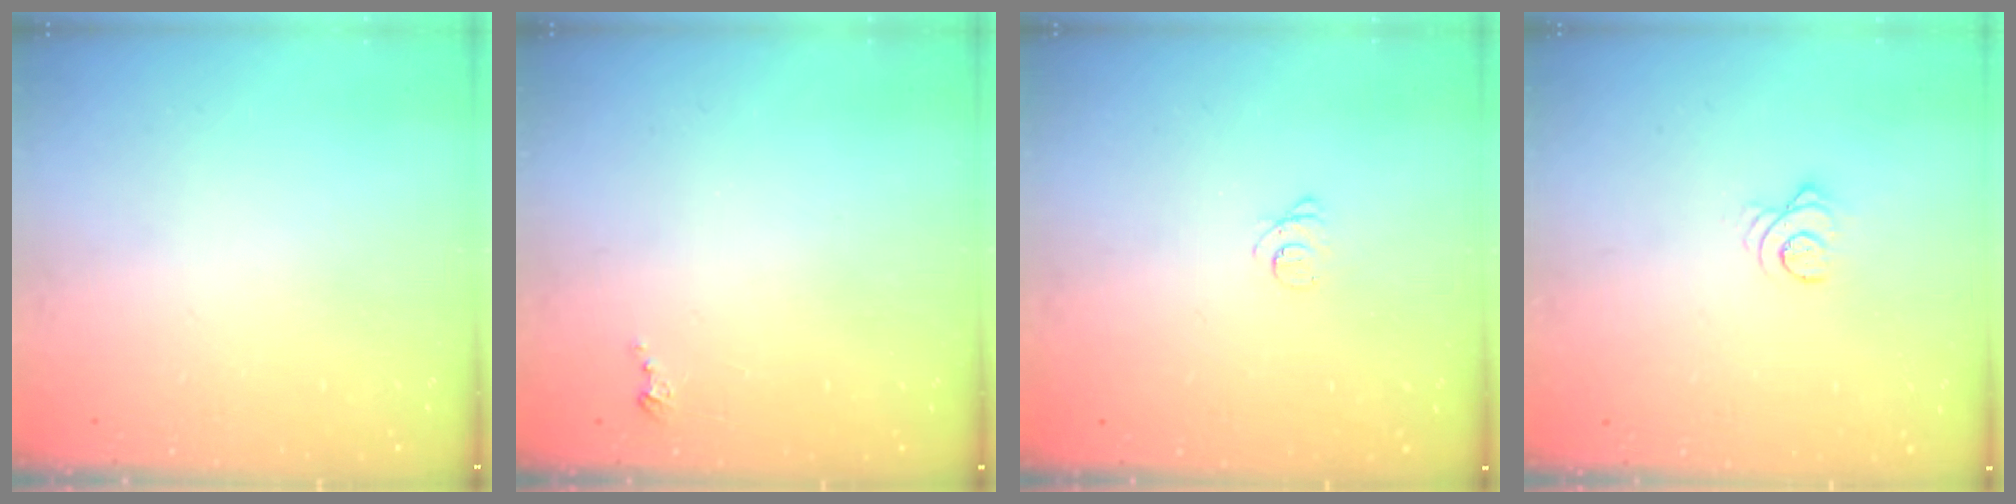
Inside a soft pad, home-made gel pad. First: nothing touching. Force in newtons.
{"total": 2.3, "press": 2.3, "slide": 0.3}
{"total": 2.3, "press": 2.3, "slide": 0.3}
{"total": 3.0, "press": 2.9, "slide": 0.4}